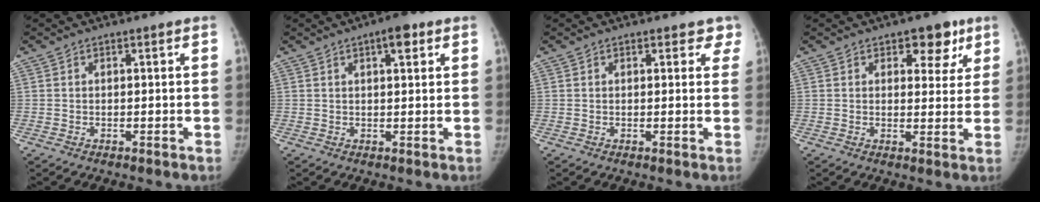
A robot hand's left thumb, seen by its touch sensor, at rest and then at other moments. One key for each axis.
{"total": 3.7, "fx": 1.9, "fy": 1.3, "fz": 2.9, "tx": -0.031, "ty": -0.005, "tz": 0.023}
{"total": 2.9, "fx": 2.3, "fy": 1.7, "fz": 0.5, "tx": 0.039, "ty": -0.007, "tz": 0.014}
{"total": 6.7, "fx": 3.6, "fy": 4.1, "fz": 3.8, "tx": -0.007, "ty": -0.013, "tz": 0.042}